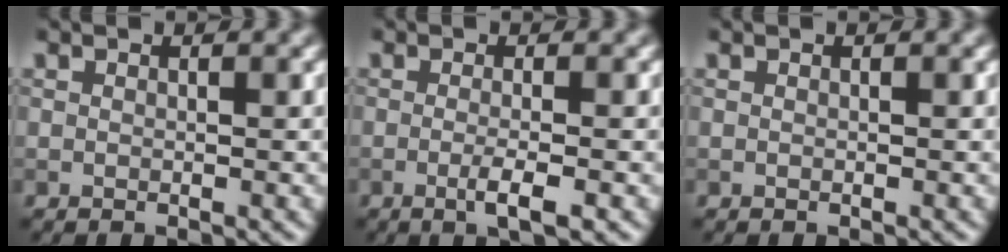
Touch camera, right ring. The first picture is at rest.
{"total": 2.4, "force": [-0.8, 0.4, 2.2], "torque": [-0.035, -0.004, -0.021]}
{"total": 0.0}